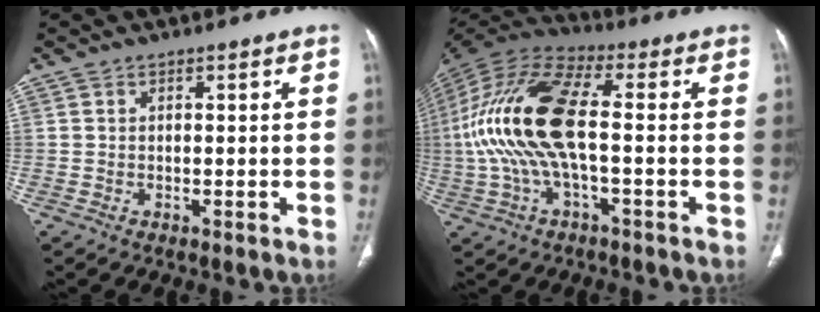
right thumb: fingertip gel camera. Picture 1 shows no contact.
{"total": 18.3, "force": [-0.8, 6.6, 17.1], "torque": [-0.376, 0.034, -0.018]}